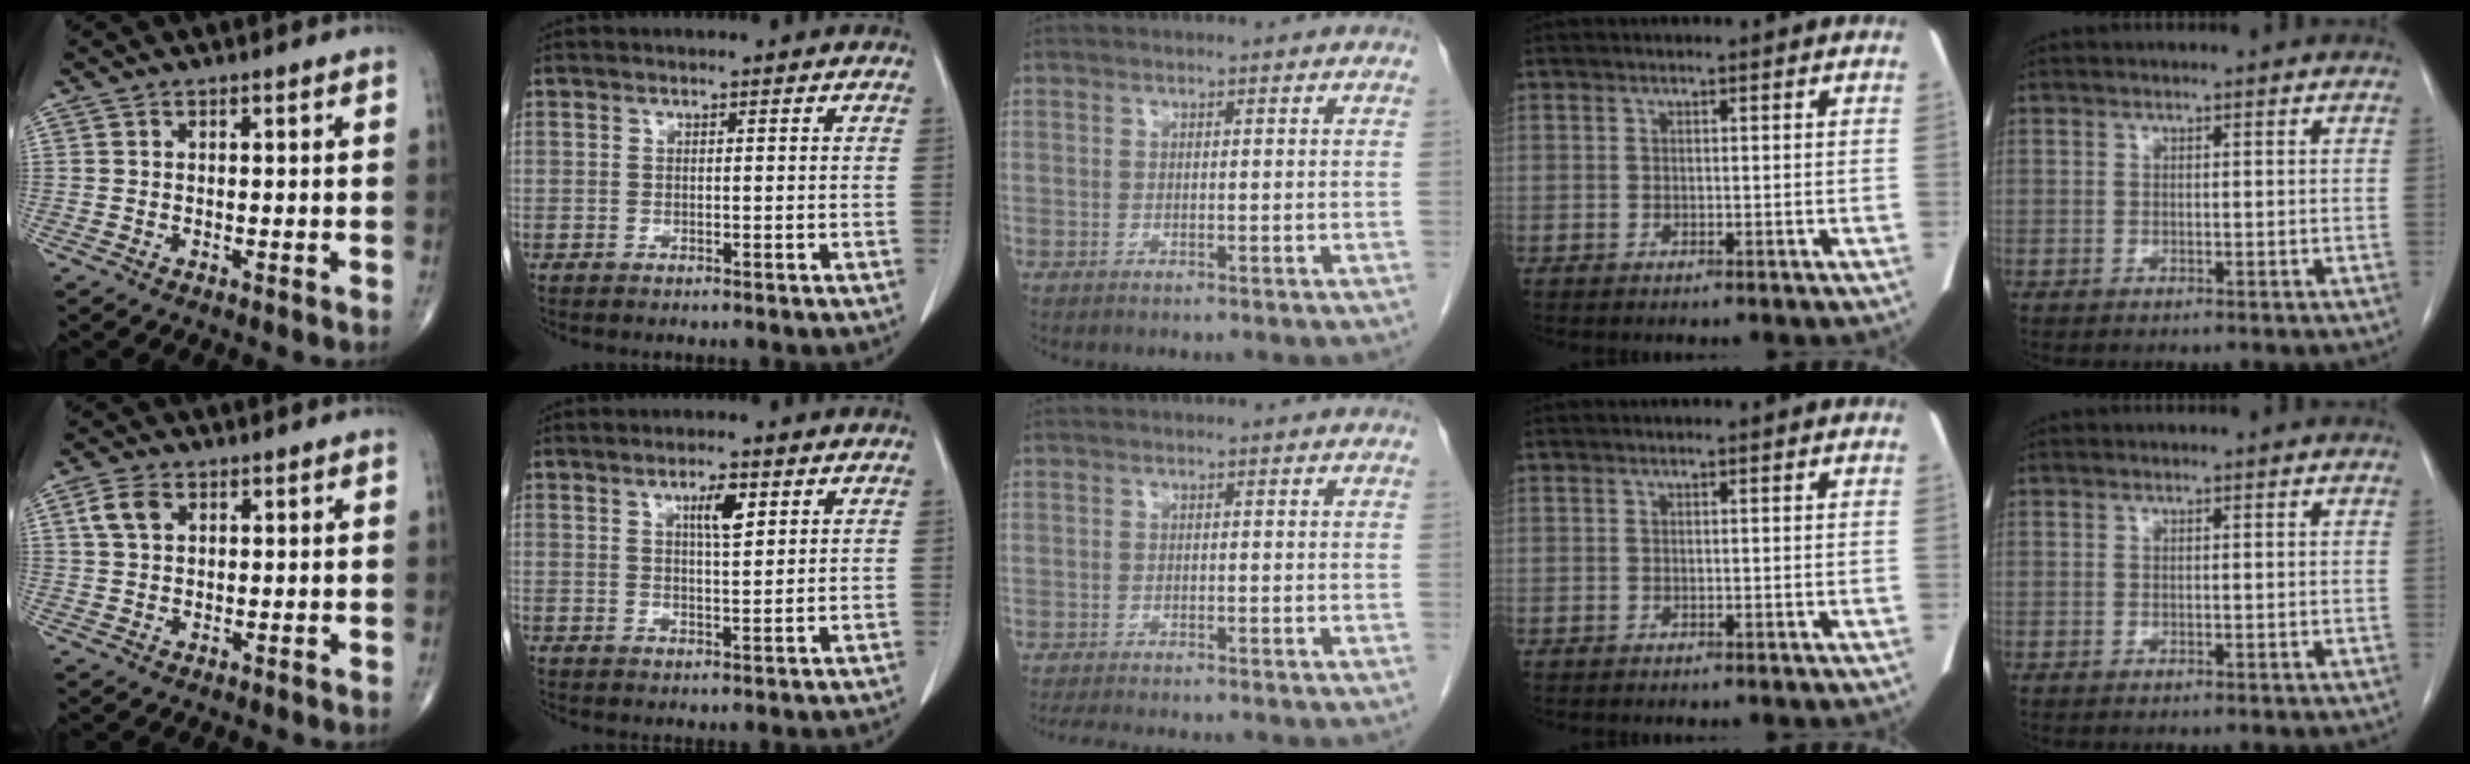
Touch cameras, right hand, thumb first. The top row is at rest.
{"thumb": {"total": 4.3, "force": [1.6, 2.8, 2.8], "torque": [-0.058, 0.005, 0.031]}, "index": {"total": 4.0, "force": [1.8, 0.8, 3.5], "torque": [-0.059, -0.001, 0.032]}, "middle": {"total": 6.0, "force": [-5.4, 0.7, 2.6], "torque": [-0.039, -0.015, -0.081]}}